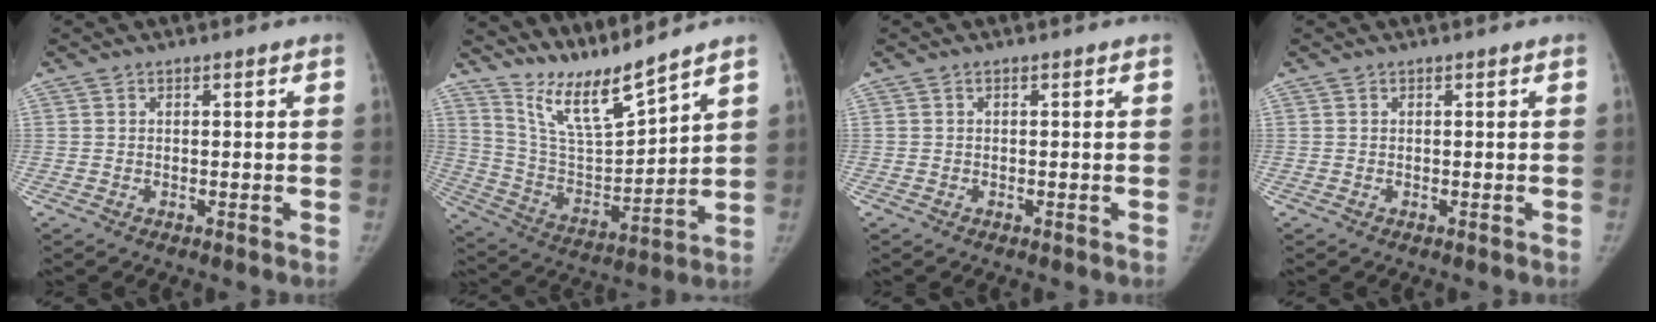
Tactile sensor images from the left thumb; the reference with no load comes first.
{"total": 12.2, "force": [10.9, 0.5, 5.5], "torque": [-0.093, -0.078, 0.221]}
{"total": 0.0}
{"total": 0.0}